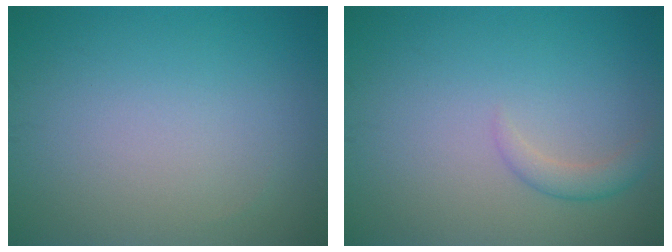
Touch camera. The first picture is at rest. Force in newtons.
{"total": 1.6, "press": 1.6, "slide": 0.0}